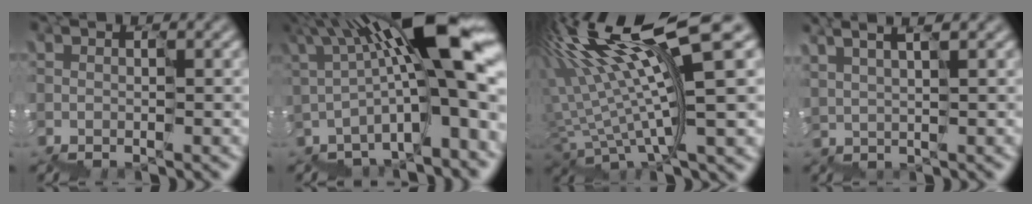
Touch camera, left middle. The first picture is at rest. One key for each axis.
{"total": 11.9, "fx": 1.3, "fy": 2.9, "fz": 11.5, "tx": -0.164, "ty": 0.039, "tz": 0.029}
{"total": 10.9, "fx": 5.3, "fy": 1.5, "fz": 9.4, "tx": -0.186, "ty": 0.030, "tz": 0.110}
{"total": 2.3, "fx": 2.2, "fy": 0.2, "fz": 0.4, "tx": -0.008, "ty": 0.021, "tz": 0.042}